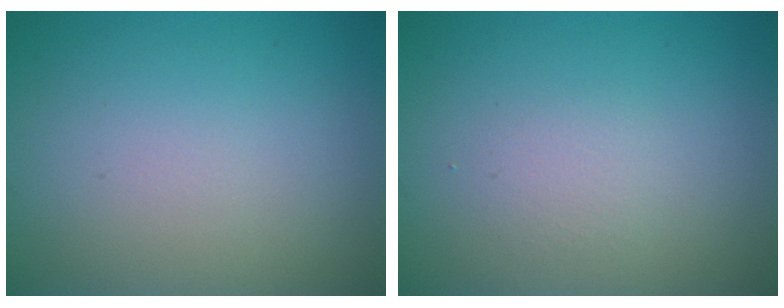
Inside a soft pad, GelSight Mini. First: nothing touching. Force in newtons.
{"total": 1.2, "press": 1.2, "slide": 0.0}